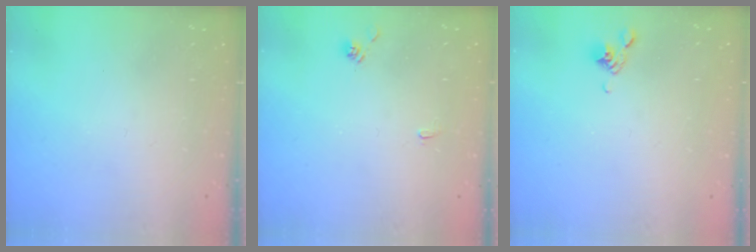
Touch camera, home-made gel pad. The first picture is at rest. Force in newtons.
{"total": 2.1, "press": 2.1, "slide": 0.3}
{"total": 6.0, "press": 6.0, "slide": 0.7}